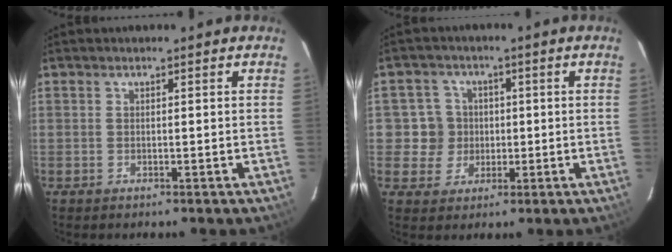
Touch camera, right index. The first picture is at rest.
{"total": 5.7, "force": [-0.1, 5.7, 0.3], "torque": [-0.001, 0.014, -0.002]}